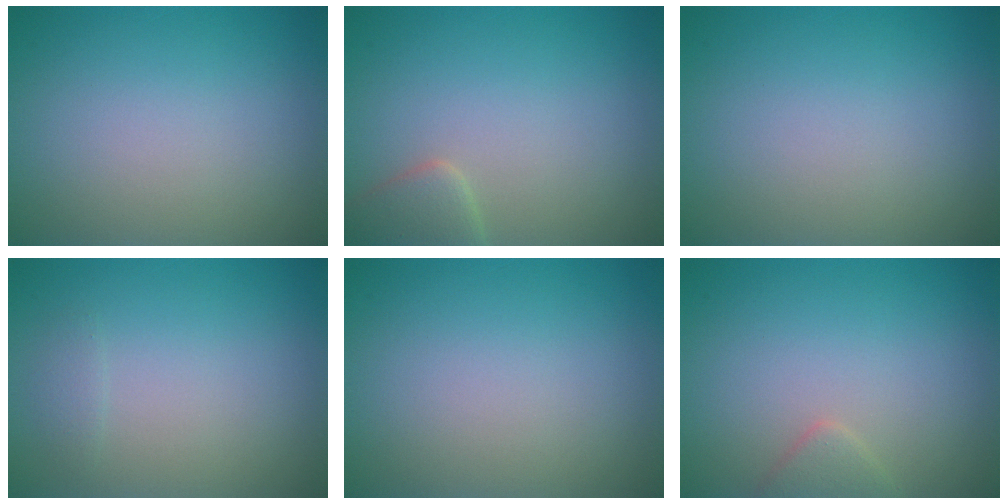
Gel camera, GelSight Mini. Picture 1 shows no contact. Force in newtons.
{"total": 2.5, "press": 2.5, "slide": 0.2}
{"total": 0.0}
{"total": 0.6, "press": 0.6, "slide": 0.0}
{"total": 0.0}
{"total": 1.5, "press": 1.5, "slide": 0.1}